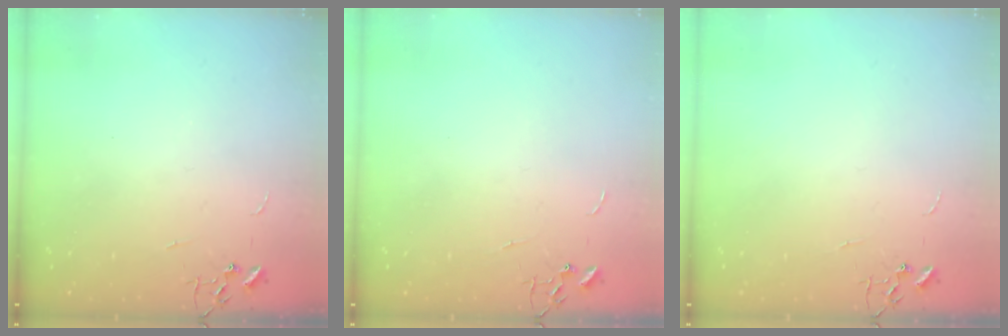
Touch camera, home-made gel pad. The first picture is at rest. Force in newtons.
{"total": 0.0}
{"total": 0.0}